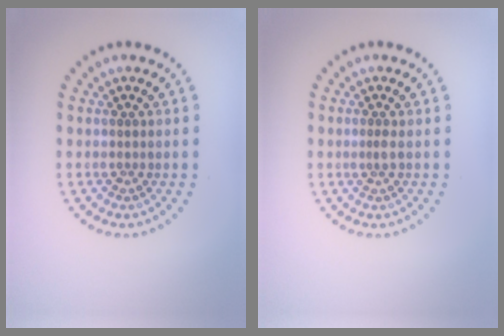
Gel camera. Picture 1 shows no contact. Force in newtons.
{"total": 1.0, "press": 0.6, "slide": 0.8}